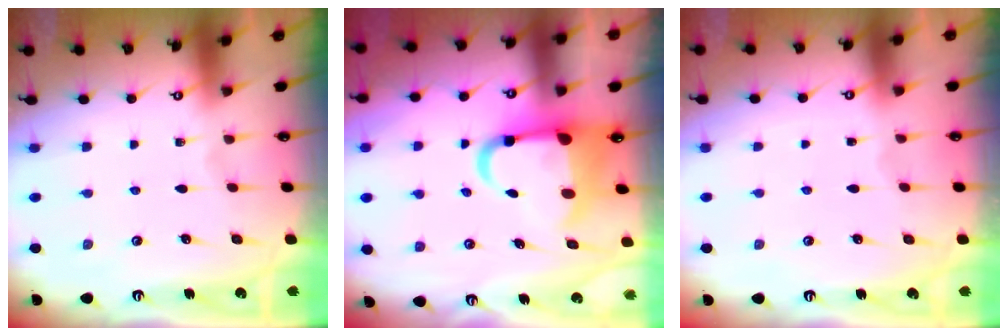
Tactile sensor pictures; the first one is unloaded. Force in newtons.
{"total": 8.6, "press": 8.4, "slide": 1.9}
{"total": 1.2, "press": 1.2, "slide": 0.1}